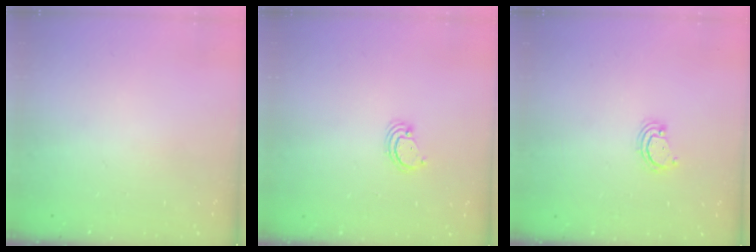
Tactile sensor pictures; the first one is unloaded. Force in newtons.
{"total": 2.4, "press": 2.4, "slide": 0.2}
{"total": 3.3, "press": 3.3, "slide": 0.4}